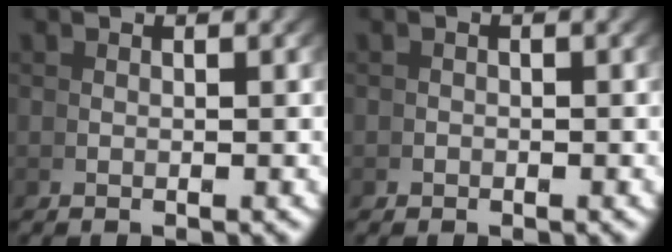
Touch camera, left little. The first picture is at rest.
{"total": 0.6, "force": [-0.3, -0.3, -0.5], "torque": [0.015, 0.000, -0.007]}